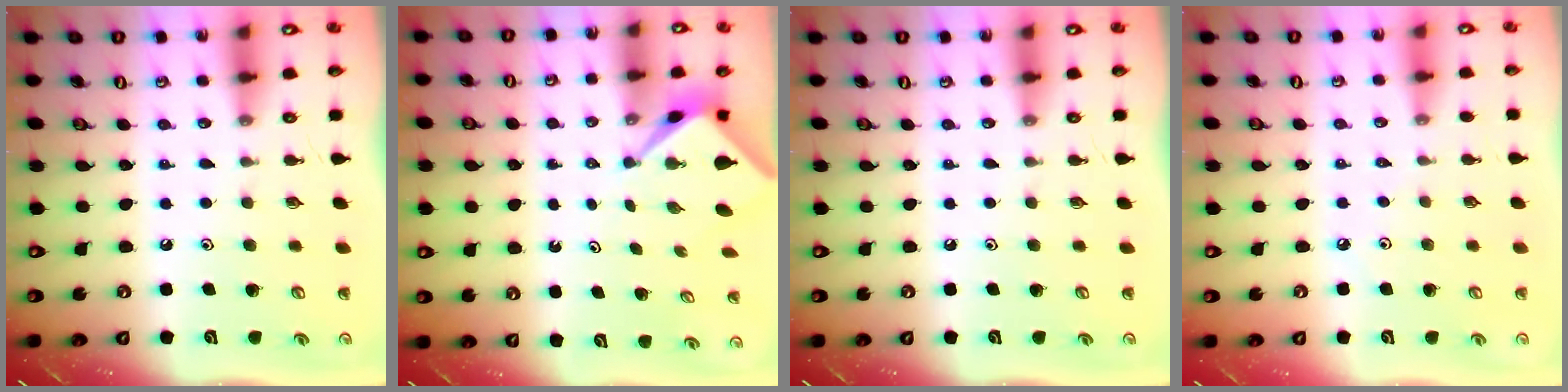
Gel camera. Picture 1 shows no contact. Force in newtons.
{"total": 2.3, "press": 2.3, "slide": 0.3}
{"total": 0.0}
{"total": 0.8, "press": 0.7, "slide": 0.3}